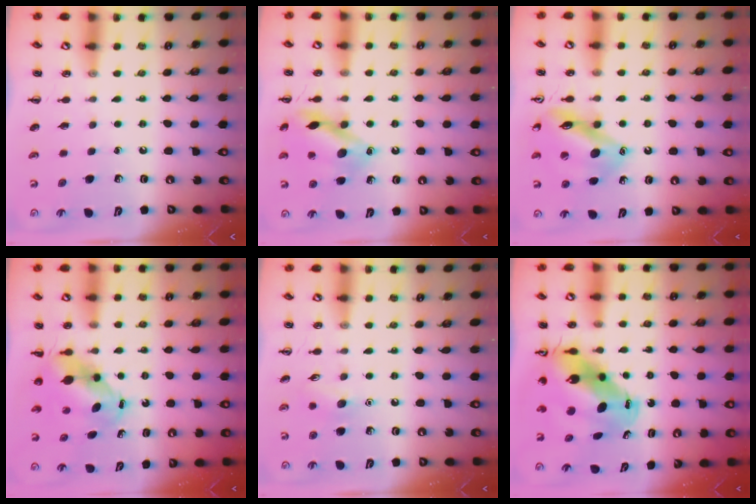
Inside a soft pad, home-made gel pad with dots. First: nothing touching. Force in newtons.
{"total": 13.5, "press": 13.4, "slide": 1.6}
{"total": 14.4, "press": 14.3, "slide": 1.6}
{"total": 6.0, "press": 5.7, "slide": 1.9}
{"total": 6.9, "press": 6.7, "slide": 1.8}
{"total": 12.6, "press": 12.0, "slide": 3.7}